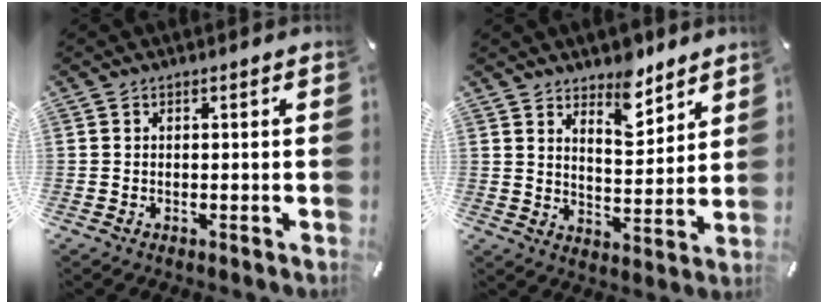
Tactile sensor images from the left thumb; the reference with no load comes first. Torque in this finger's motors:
{"motor_torque": [0.55, -0.47, 0.10, 0.03, 0.05]}